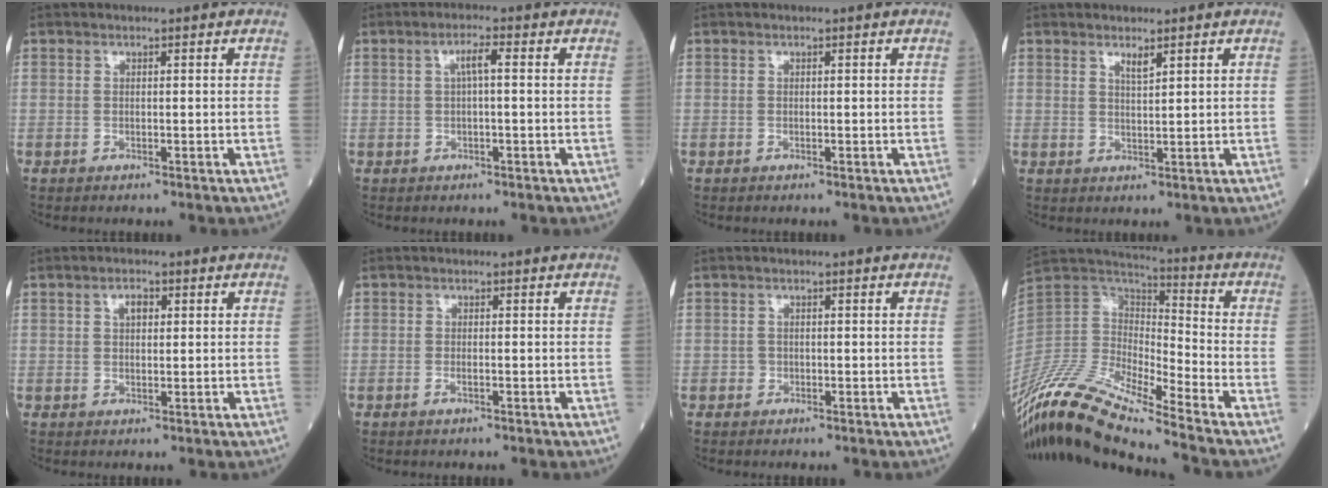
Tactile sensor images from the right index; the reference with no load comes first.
{"total": 2.6, "force": [0.4, 0.3, 2.6], "torque": [-0.048, 0.007, 0.007]}
{"total": 0.0}
{"total": 1.7, "force": [1.3, 0.1, 1.1], "torque": [-0.023, -0.006, 0.024]}
{"total": 2.3, "force": [0.8, 1.2, 1.7], "torque": [-0.031, 0.004, 0.013]}
{"total": 1.1, "force": [-0.5, 0.2, 0.9], "torque": [-0.021, -0.001, -0.010]}
{"total": 0.7, "force": [-0.2, 0.7, 0.2], "torque": [-0.002, 0.002, -0.004]}
{"total": 17.0, "force": [-14.3, 0.6, 9.2], "torque": [-0.195, 0.010, -0.277]}